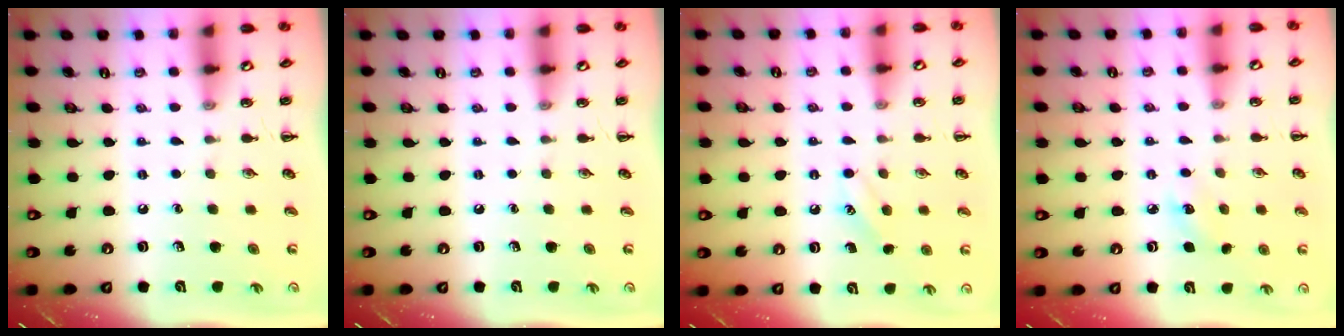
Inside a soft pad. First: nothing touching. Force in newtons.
{"total": 0.0}
{"total": 7.2, "press": 6.9, "slide": 1.8}
{"total": 5.1, "press": 4.9, "slide": 1.3}